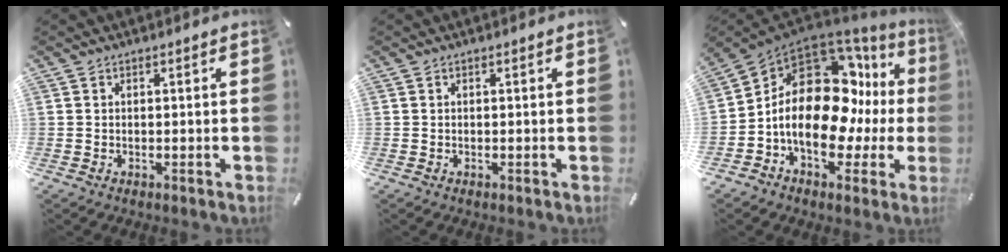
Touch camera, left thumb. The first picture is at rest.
{"total": 0.0}
{"total": 20.3, "force": [0.0, 13.0, 15.5], "torque": [-0.281, -0.022, -0.001]}